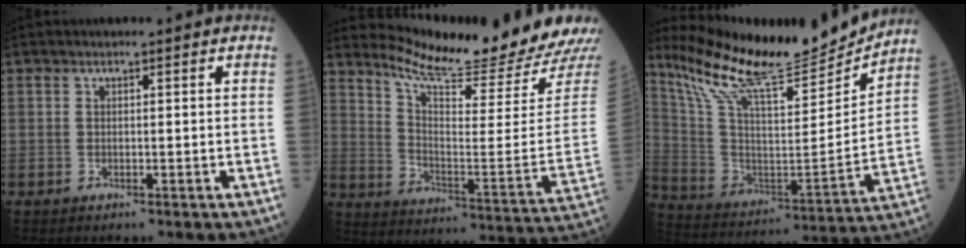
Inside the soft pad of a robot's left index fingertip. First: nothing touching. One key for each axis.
{"total": 17.5, "fx": 16.7, "fy": -1.8, "fz": 5.1, "tx": -0.098, "ty": -0.104, "tz": 0.240}
{"total": 21.0, "fx": 19.2, "fy": 1.9, "fz": 8.4, "tx": -0.166, "ty": -0.041, "tz": 0.316}